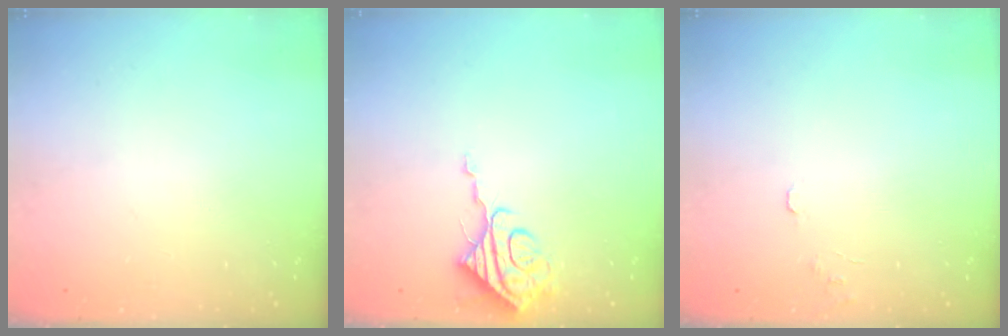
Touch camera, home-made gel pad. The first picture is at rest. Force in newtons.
{"total": 9.1, "press": 9.1, "slide": 0.2}
{"total": 4.4, "press": 4.4, "slide": 0.4}